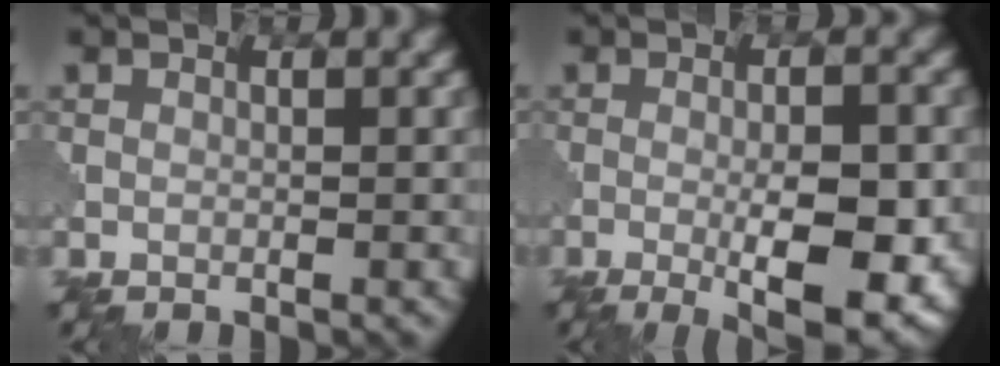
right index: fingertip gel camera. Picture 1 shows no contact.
{"total": 8.4, "force": [-2.0, 2.3, 7.8], "torque": [-0.117, -0.009, -0.027]}